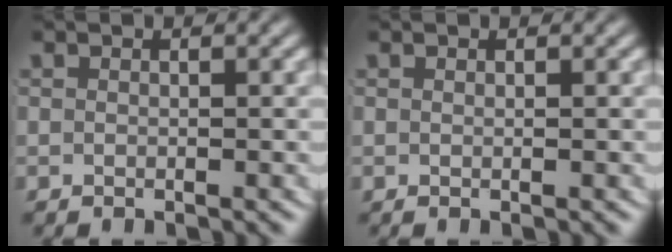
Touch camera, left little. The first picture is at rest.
{"total": 0.0}